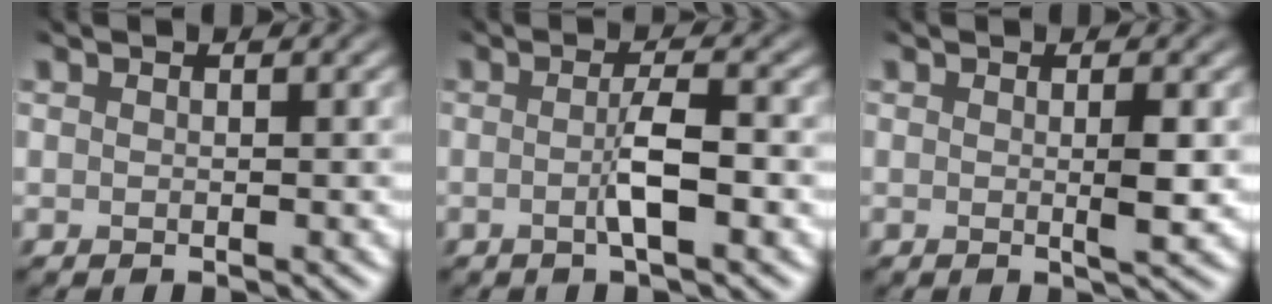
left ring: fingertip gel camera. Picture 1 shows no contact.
{"total": 2.8, "force": [-1.2, 0.3, 2.5], "torque": [-0.044, -0.004, -0.019]}
{"total": 1.8, "force": [-0.2, 0.3, 1.8], "torque": [-0.027, -0.004, 0.001]}